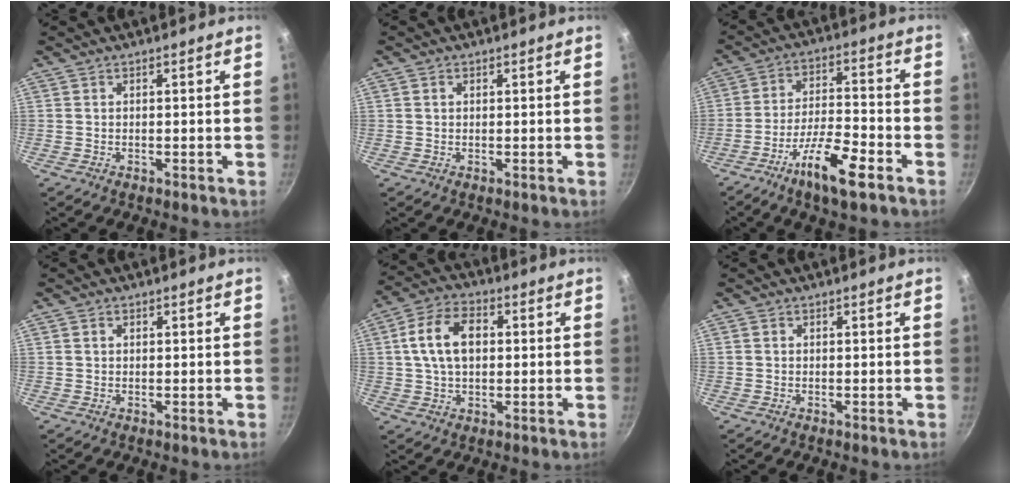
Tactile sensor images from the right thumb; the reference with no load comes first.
{"total": 0.9, "force": [0.4, 0.7, 0.3], "torque": [-0.003, 0.002, 0.006]}
{"total": 11.5, "force": [-6.6, 2.7, 9.1], "torque": [-0.164, 0.037, -0.121]}
{"total": 1.1, "force": [0.5, 0.9, 0.4], "torque": [-0.003, 0.002, 0.007]}
{"total": 11.4, "force": [1.8, 7.4, 8.5], "torque": [-0.141, 0.017, 0.025]}
{"total": 0.5, "force": [0.2, 0.5, 0.1], "torque": [0.000, 0.003, 0.001]}